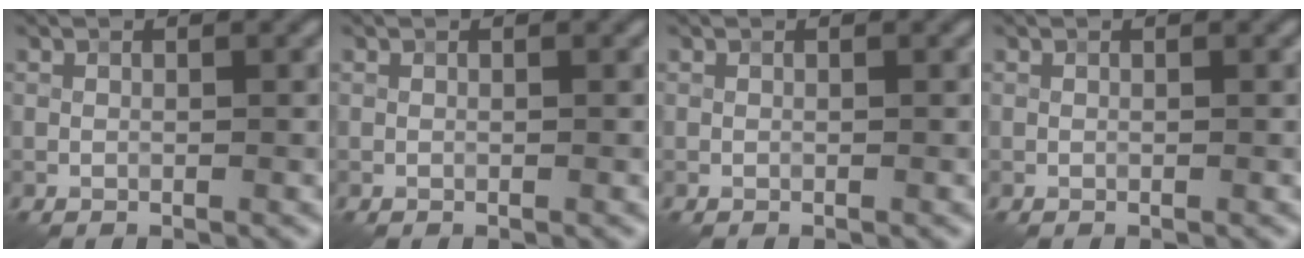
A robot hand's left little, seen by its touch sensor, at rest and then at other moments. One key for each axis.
{"total": 0.0}
{"total": 0.0}
{"total": 0.0}